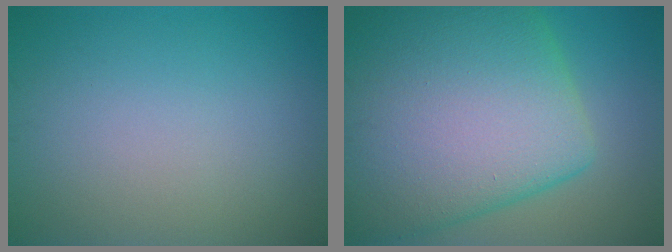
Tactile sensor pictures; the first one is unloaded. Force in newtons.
{"total": 16.5, "press": 16.5, "slide": 0.5}